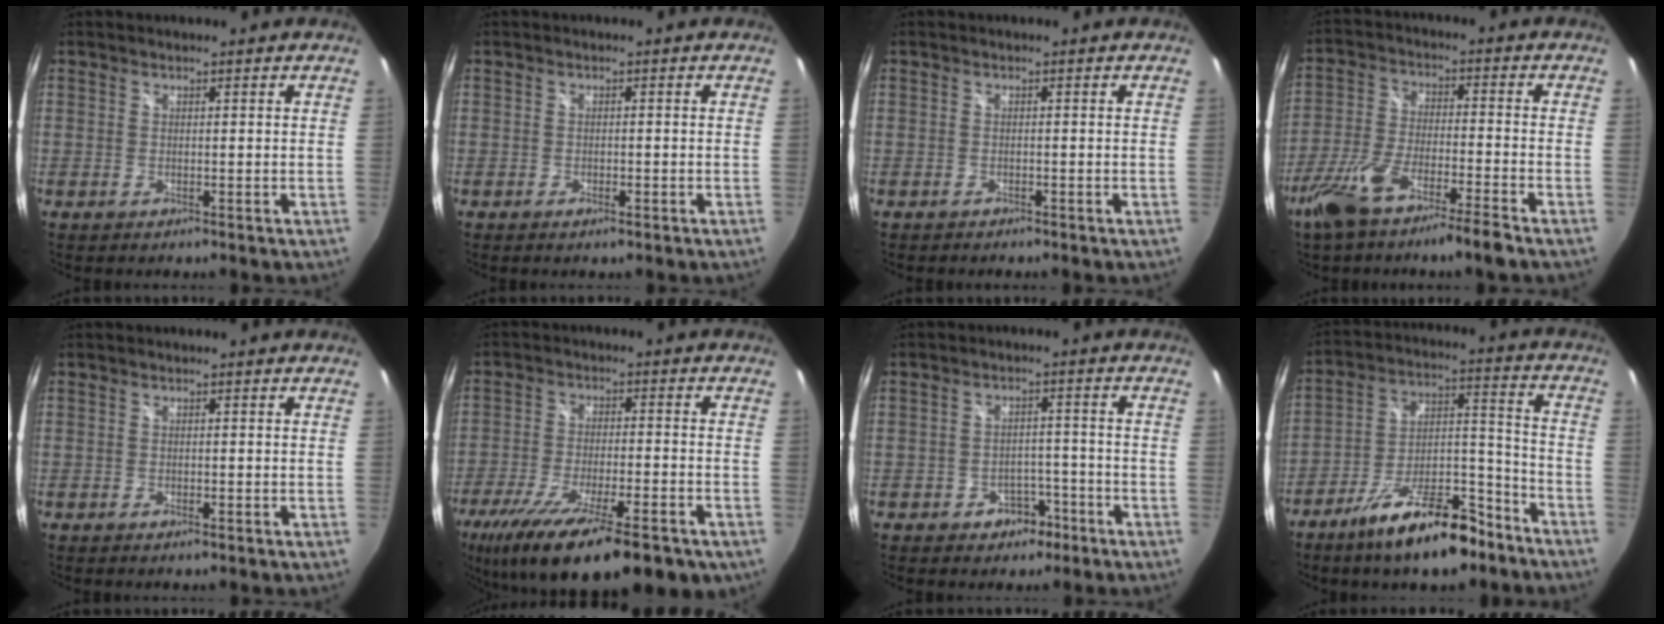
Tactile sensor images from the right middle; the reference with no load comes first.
{"total": 1.1, "force": [-0.7, 0.4, 0.8], "torque": [-0.013, -0.003, -0.012]}
{"total": 0.9, "force": [-0.8, 0.3, 0.1], "torque": [-0.007, -0.003, -0.014]}
{"total": 11.4, "force": [-8.1, 1.1, 7.9], "torque": [-0.174, -0.019, -0.153]}
{"total": 0.8, "force": [-0.5, 0.3, 0.5], "torque": [-0.008, -0.002, -0.009]}
{"total": 22.4, "force": [-14.9, 6.2, 15.5], "torque": [-0.285, -0.068, -0.230]}
{"total": 5.0, "force": [-3.1, 3.4, 1.8], "torque": [-0.040, 0.011, -0.036]}
{"total": 17.8, "force": [-12.3, 6.1, 11.3], "torque": [-0.192, 0.013, -0.194]}